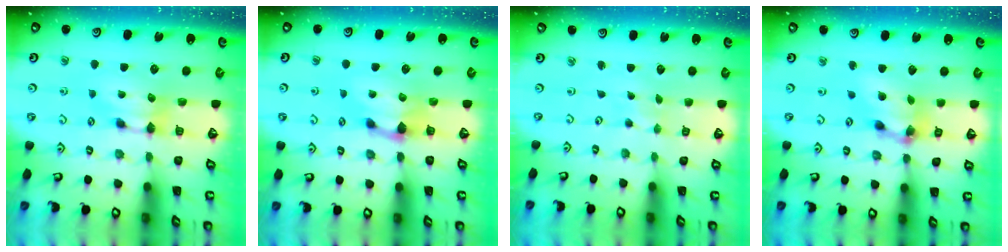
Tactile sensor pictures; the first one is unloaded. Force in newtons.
{"total": 1.2, "press": 0.2, "slide": 1.2}
{"total": 5.3, "press": 5.2, "slide": 0.3}
{"total": 6.9, "press": 6.5, "slide": 2.2}